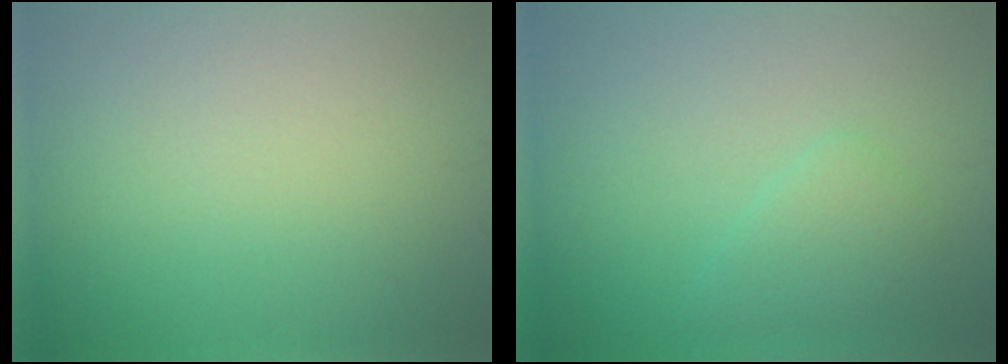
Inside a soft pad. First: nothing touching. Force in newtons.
{"total": 2.0, "press": 2.0, "slide": 0.1}